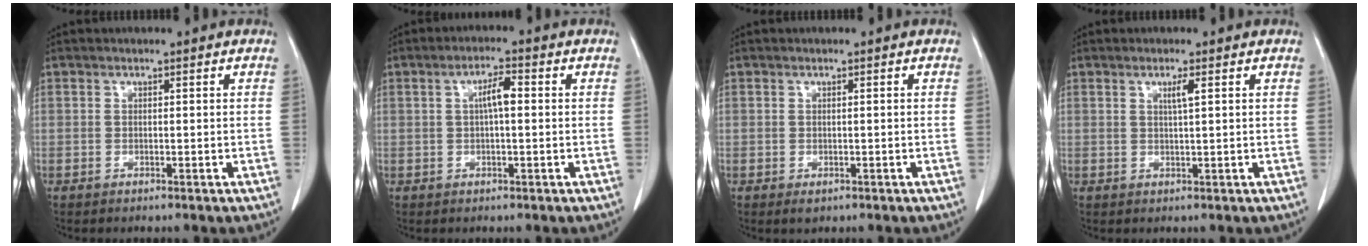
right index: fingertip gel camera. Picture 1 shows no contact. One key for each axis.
{"total": 3.6, "fx": 0.4, "fy": 0.7, "fz": 3.5, "tx": -0.063, "ty": 0.008, "tz": 0.005}
{"total": 1.1, "fx": -0.5, "fy": 0.6, "fz": 0.8, "tx": -0.008, "ty": -0.001, "tz": 0.000}
{"total": 1.7, "fx": 0.7, "fy": -0.3, "fz": 1.6, "tx": -0.031, "ty": -0.003, "tz": 0.013}